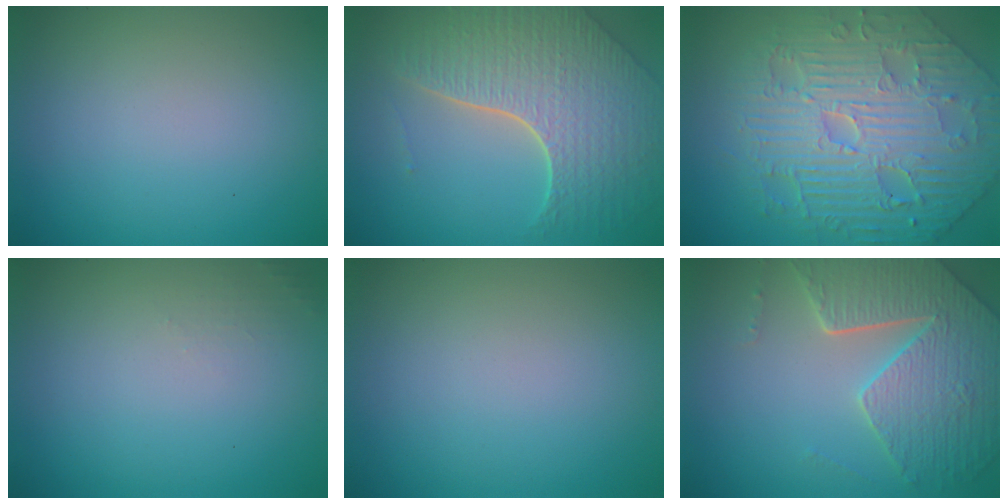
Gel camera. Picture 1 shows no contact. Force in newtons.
{"total": 7.8, "press": 5.6, "slide": 5.4}
{"total": 8.9, "press": 6.8, "slide": 5.7}
{"total": 0.7, "press": 0.6, "slide": 0.1}
{"total": 0.0}
{"total": 6.5, "press": 5.2, "slide": 3.8}